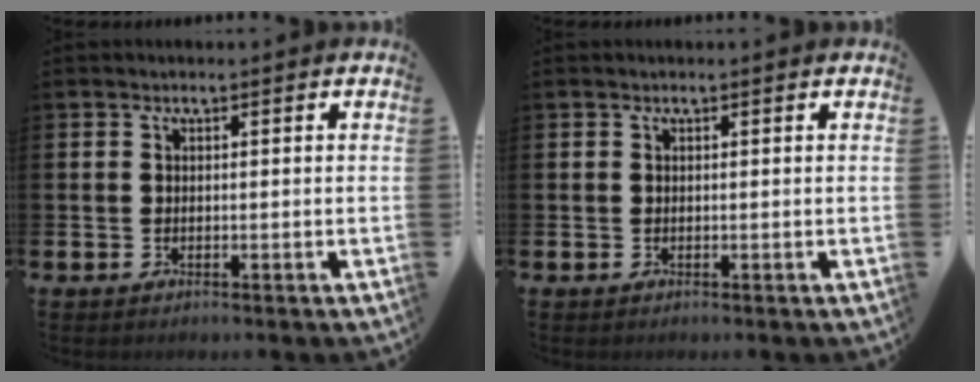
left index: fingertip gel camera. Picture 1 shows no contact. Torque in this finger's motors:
{"motor_torque": [1.02, -1.12, 0.28, 0.02]}